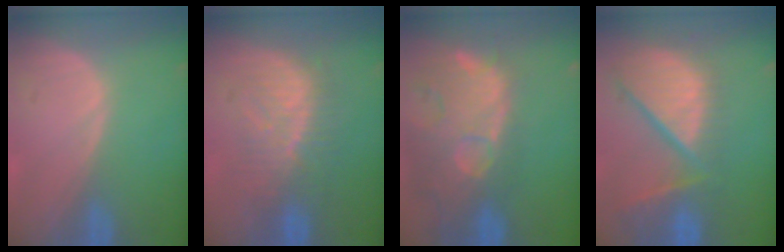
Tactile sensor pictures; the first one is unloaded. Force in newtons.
{"total": 8.0, "press": 7.8, "slide": 1.6}
{"total": 14.6, "press": 11.8, "slide": 8.6}
{"total": 13.0, "press": 10.9, "slide": 7.1}